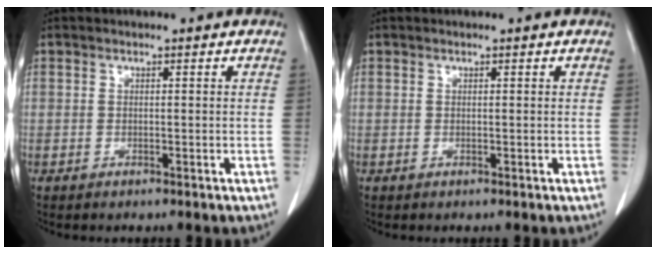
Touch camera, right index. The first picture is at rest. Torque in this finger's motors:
{"motor_torque": [-0.04, -0.01, 0.05, 0.01]}